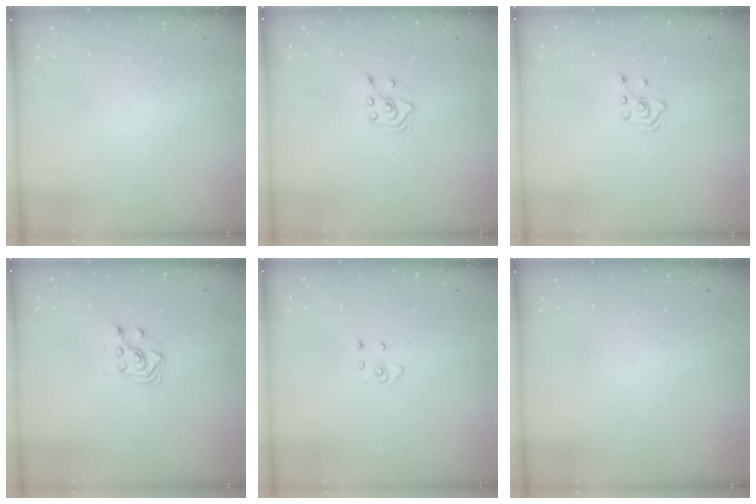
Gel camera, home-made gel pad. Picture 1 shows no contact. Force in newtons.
{"total": 2.6, "press": 2.4, "slide": 0.8}
{"total": 2.0, "press": 2.0, "slide": 0.3}
{"total": 3.1, "press": 2.9, "slide": 0.9}
{"total": 3.2, "press": 3.2, "slide": 0.3}
{"total": 0.0}